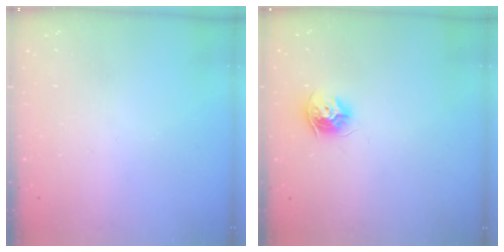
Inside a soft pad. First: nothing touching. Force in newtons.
{"total": 8.5, "press": 8.5, "slide": 0.4}